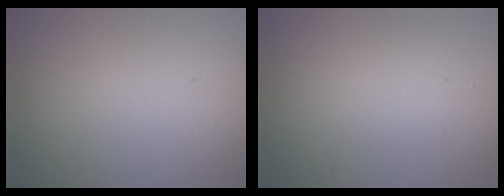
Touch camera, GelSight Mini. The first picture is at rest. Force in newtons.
{"total": 1.8, "press": 1.8, "slide": 0.0}